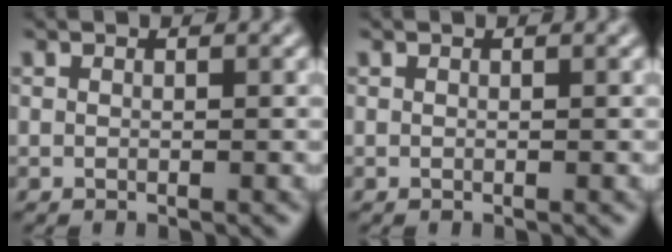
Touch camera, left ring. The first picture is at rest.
{"total": 0.0}